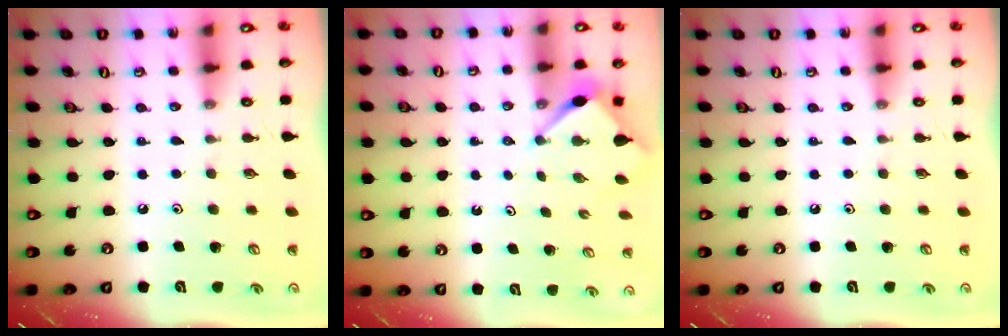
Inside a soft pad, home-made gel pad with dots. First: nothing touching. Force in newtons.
{"total": 3.4, "press": 3.3, "slide": 0.3}
{"total": 0.0}